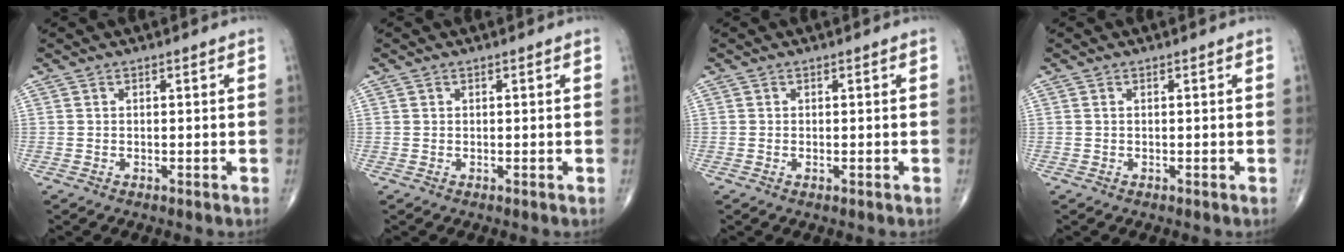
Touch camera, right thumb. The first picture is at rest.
{"total": 0.0}
{"total": 0.6, "force": [-0.1, 0.3, 0.5], "torque": [-0.011, -0.001, -0.002]}
{"total": 0.0}